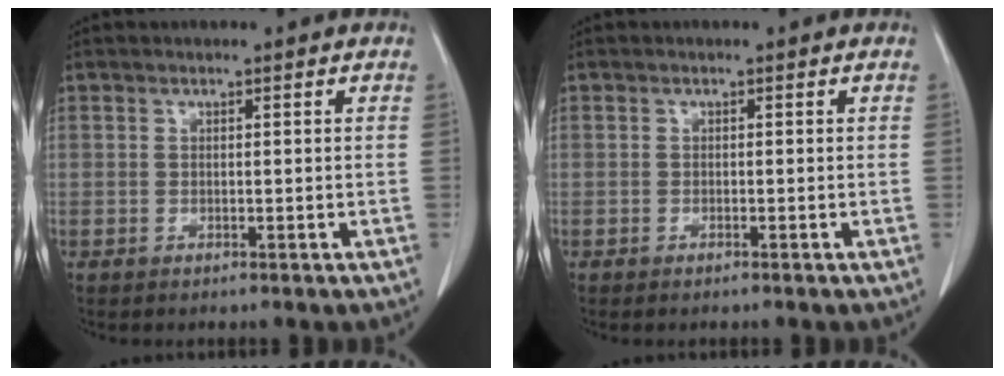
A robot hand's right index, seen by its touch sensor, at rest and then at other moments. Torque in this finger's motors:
{"motor_torque": [-0.01, 0.03, 0.04, 0.01]}